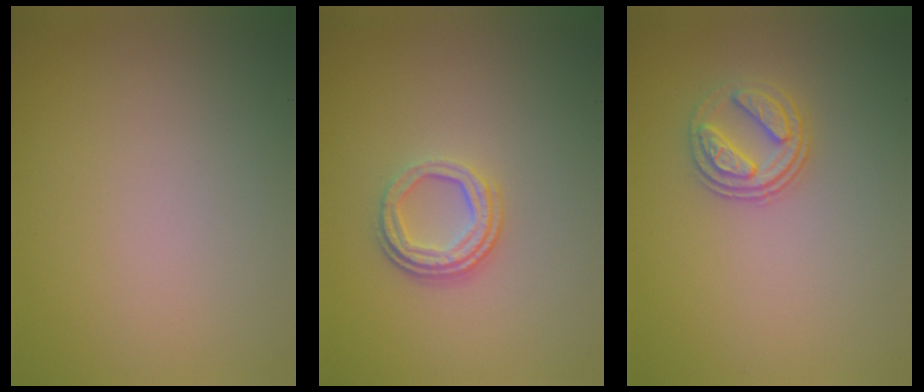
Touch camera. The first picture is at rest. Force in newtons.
{"total": 3.3, "press": 2.5, "slide": 2.2}
{"total": 2.8, "press": 2.6, "slide": 1.2}